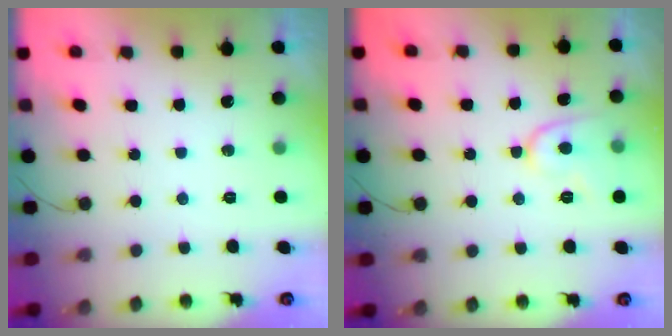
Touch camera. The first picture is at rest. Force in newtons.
{"total": 8.4, "press": 8.3, "slide": 1.0}